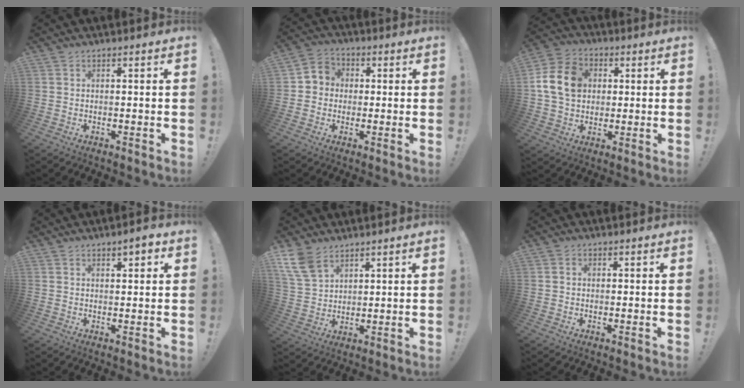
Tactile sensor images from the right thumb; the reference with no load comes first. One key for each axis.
{"total": 5.5, "fx": -0.8, "fy": 5.2, "fz": 1.6, "tx": -0.019, "ty": 0.017, "tz": -0.013}
{"total": 14.3, "fx": 2.5, "fy": 11.3, "fz": 8.4, "tx": -0.146, "ty": 0.003, "tz": 0.050}
{"total": 3.1, "fx": 1.7, "fy": 1.2, "fz": 2.3, "tx": -0.028, "ty": -0.005, "tz": 0.025}
{"total": 8.6, "fx": 6.1, "fy": 4.6, "fz": 4.1, "tx": -0.084, "ty": -0.021, "tz": 0.124}
{"total": 0.8, "fx": -0.2, "fy": 0.8, "fz": 0.2, "tx": -0.006, "ty": 0.004, "tz": -0.004}